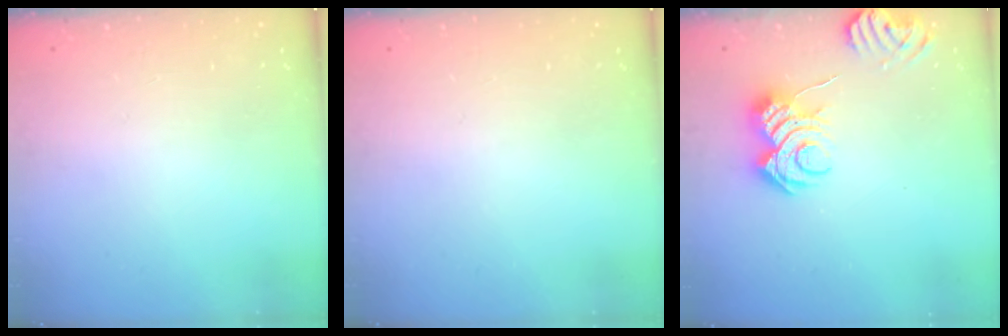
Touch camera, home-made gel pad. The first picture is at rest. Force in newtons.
{"total": 0.0}
{"total": 8.5, "press": 8.5, "slide": 1.0}